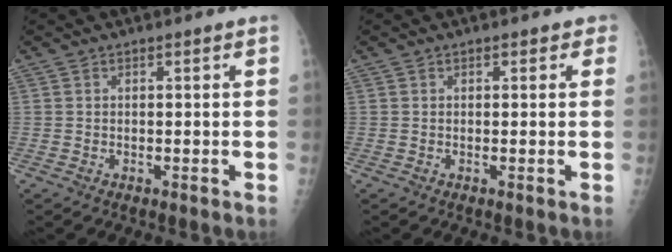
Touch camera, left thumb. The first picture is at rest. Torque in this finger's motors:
{"motor_torque": [-0.10, 0.16, -0.12, -0.10, 0.02]}